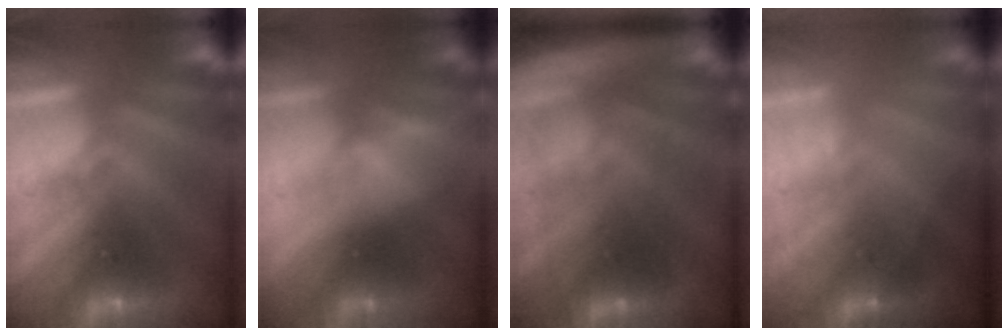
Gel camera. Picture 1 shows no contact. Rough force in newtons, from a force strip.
{"total": 2.9}
{"total": 7.6}
{"total": 1.2}